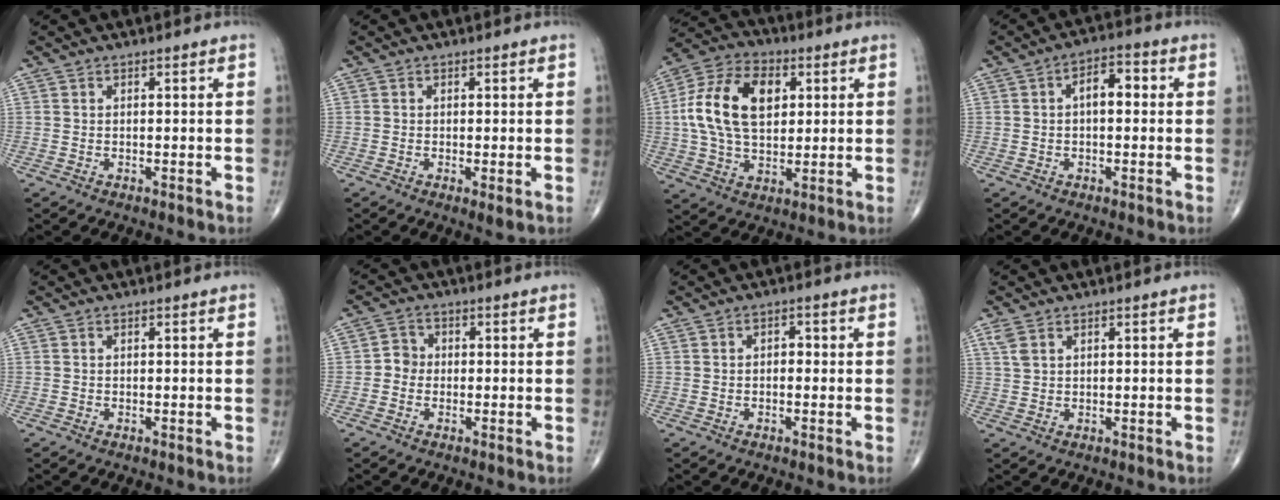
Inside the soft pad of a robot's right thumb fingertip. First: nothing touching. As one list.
[{"total": 1.4, "force": [-0.3, 0.2, 1.4], "torque": [-0.031, -0.009, -0.007]}, {"total": 16.3, "force": [3.0, 10.1, 12.4], "torque": [-0.222, 0.011, 0.050]}, {"total": 5.4, "force": [0.5, 2.9, 4.5], "torque": [-0.055, 0.020, -0.001]}, {"total": 0.0}, {"total": 2.9, "force": [-0.6, 2.6, 1.0], "torque": [0.001, 0.009, -0.021]}, {"total": 1.7, "force": [-0.1, 1.1, 1.3], "torque": [-0.007, 0.007, -0.007]}, {"total": 2.2, "force": [1.3, 1.1, 1.4], "torque": [-0.035, 0.007, 0.036]}]